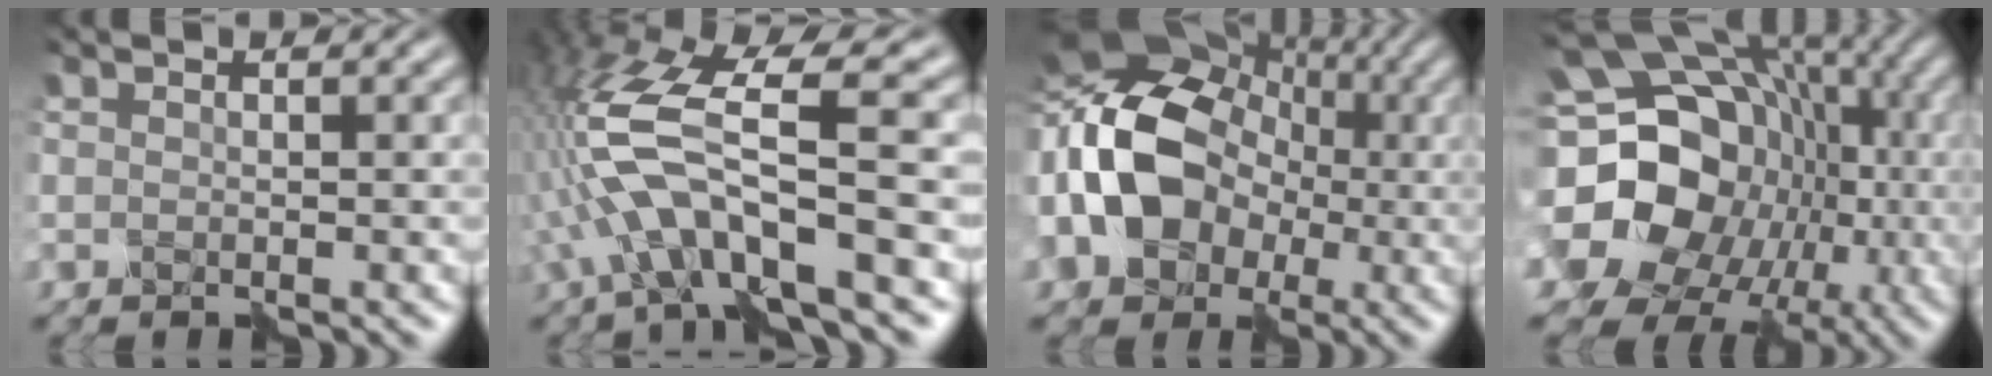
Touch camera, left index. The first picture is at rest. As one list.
[{"total": 9.4, "force": [-2.5, 2.7, 8.7], "torque": [-0.175, 0.017, -0.054]}, {"total": 14.5, "force": [-0.9, 11.1, 9.2], "torque": [-0.178, 0.001, -0.031]}, {"total": 21.9, "force": [-2.0, 18.9, 10.8], "torque": [-0.204, 0.006, -0.066]}]